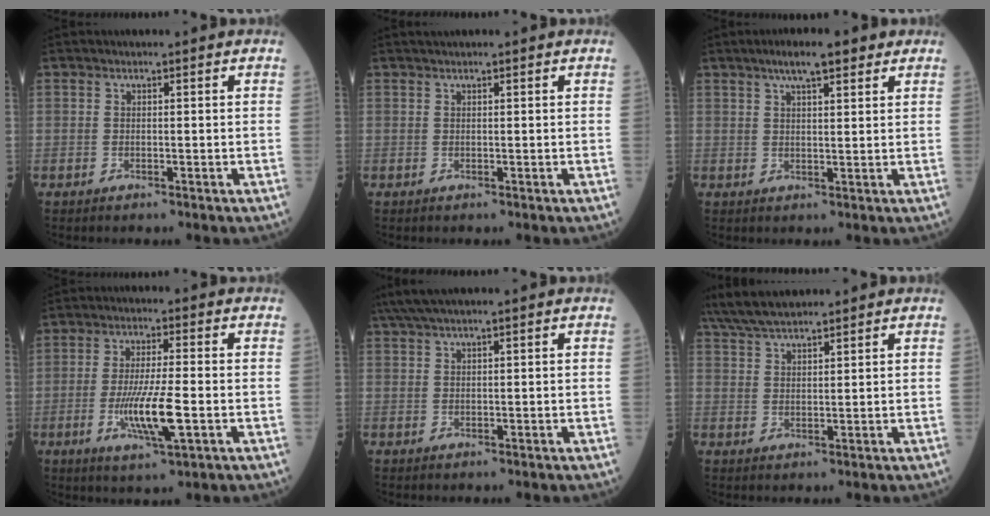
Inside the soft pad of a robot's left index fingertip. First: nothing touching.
{"total": 1.1, "force": [0.9, -0.1, 0.6], "torque": [-0.012, 0.018, 0.021]}
{"total": 5.9, "force": [4.0, 1.4, 4.2], "torque": [-0.074, 0.019, 0.061]}
{"total": 8.7, "force": [-2.3, 0.7, 8.4], "torque": [-0.163, -0.016, -0.042]}
{"total": 3.8, "force": [3.0, -0.3, 2.3], "torque": [-0.047, 0.031, 0.061]}
{"total": 8.3, "force": [7.4, 1.2, 3.7], "torque": [-0.075, 0.029, 0.137]}